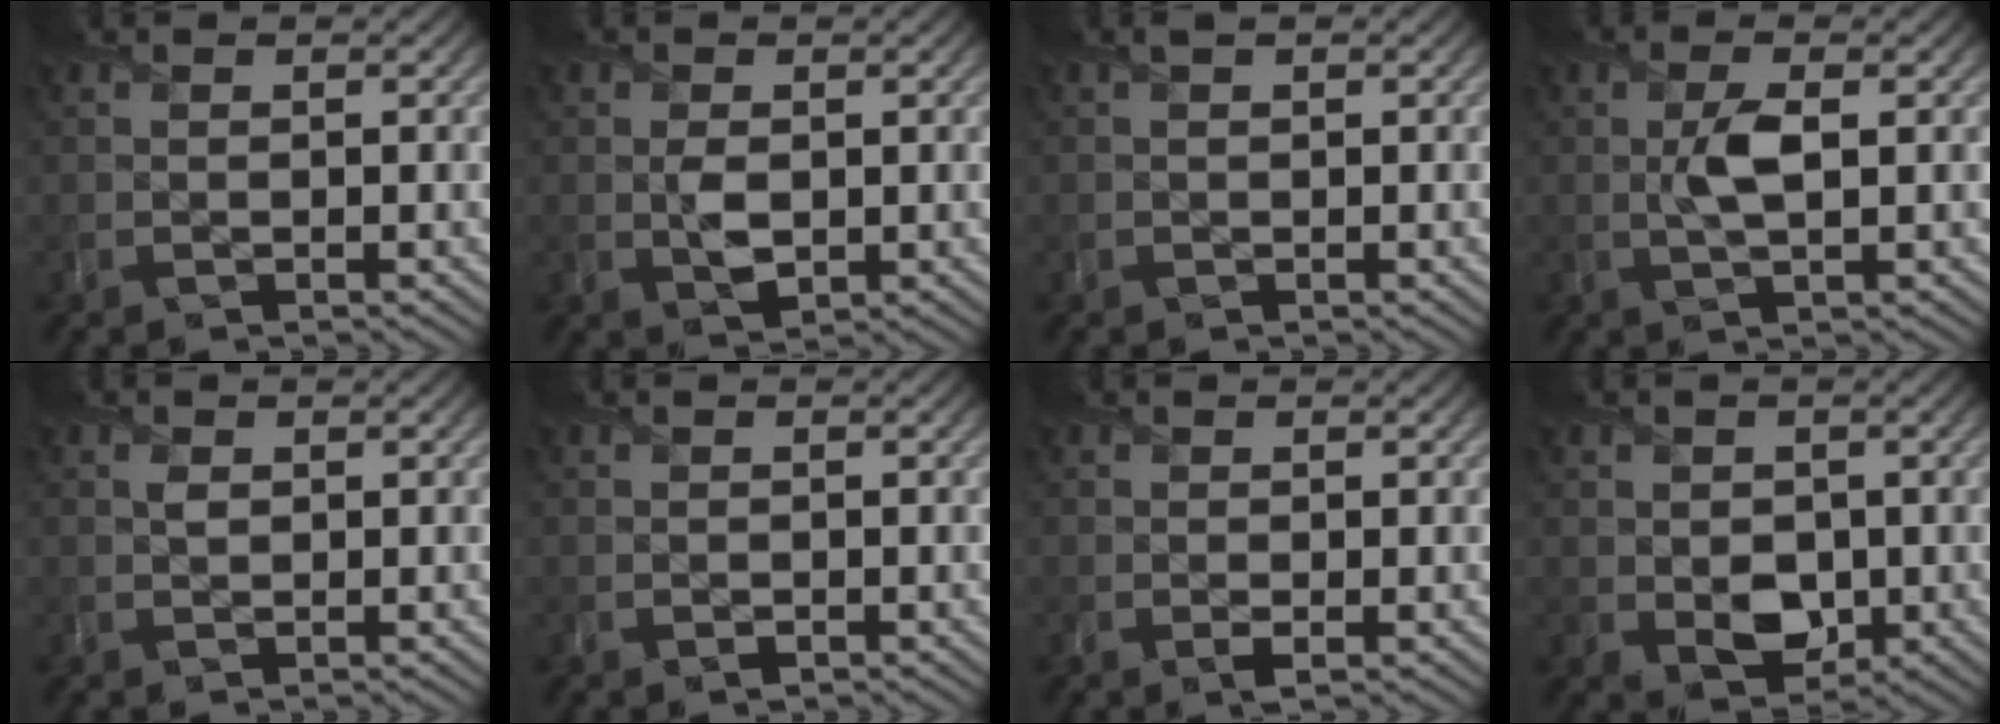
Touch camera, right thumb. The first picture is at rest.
{"total": 2.7, "force": [0.0, 1.9, 2.0], "torque": [-0.043, -0.009, 0.001]}
{"total": 0.9, "force": [0.3, 0.5, 0.6], "torque": [-0.013, 0.000, 0.004]}
{"total": 3.7, "force": [0.4, 1.4, 3.4], "torque": [-0.073, -0.001, 0.004]}
{"total": 1.1, "force": [0.4, 0.8, 0.6], "torque": [-0.013, -0.003, 0.006]}
{"total": 0.8, "force": [-0.2, 0.7, 0.4], "torque": [-0.006, -0.007, -0.005]}
{"total": 1.1, "force": [-0.1, 0.7, 0.8], "torque": [-0.017, -0.006, -0.004]}
{"total": 4.2, "force": [-0.1, 3.5, 2.4], "torque": [-0.055, -0.017, 0.001]}